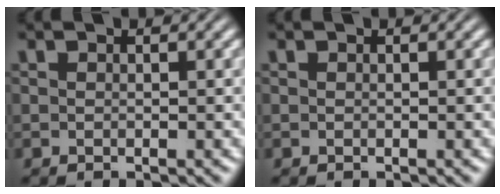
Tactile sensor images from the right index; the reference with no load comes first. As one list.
[{"total": 0.0}]